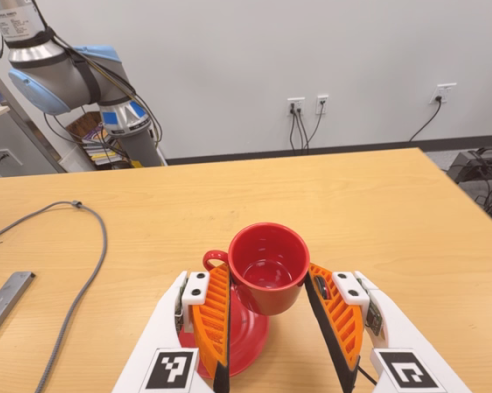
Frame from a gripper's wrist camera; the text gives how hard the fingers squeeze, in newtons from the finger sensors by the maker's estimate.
{"total": 2.7, "left": 2.2, "right": 3.2}